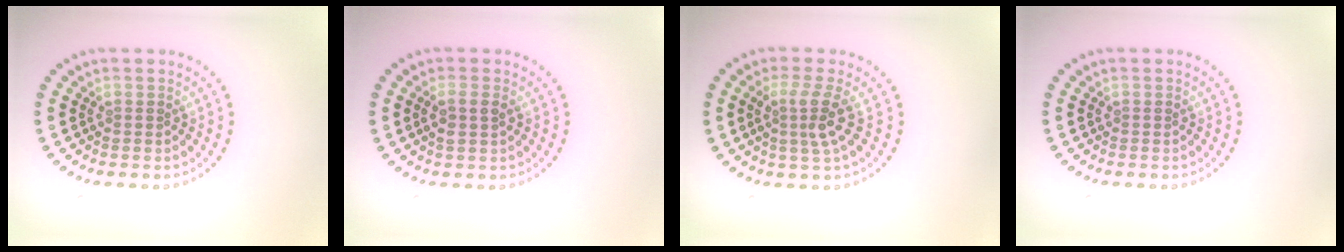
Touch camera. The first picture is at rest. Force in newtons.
{"total": 1.8, "press": 1.7, "slide": 0.7}
{"total": 2.9, "press": 2.2, "slide": 1.9}
{"total": 0.0}